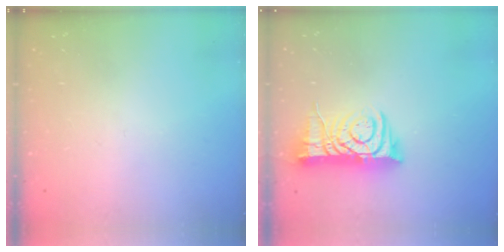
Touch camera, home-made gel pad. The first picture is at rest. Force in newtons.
{"total": 11.5, "press": 11.4, "slide": 1.1}